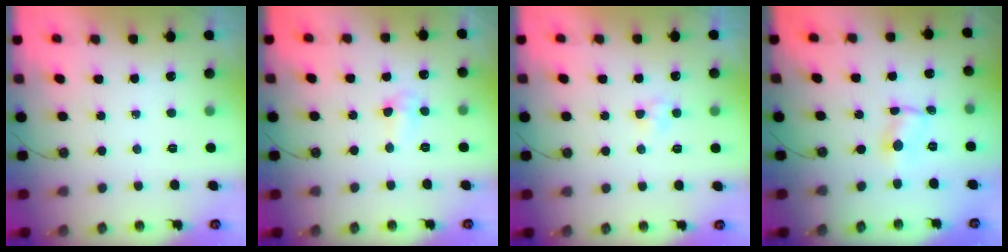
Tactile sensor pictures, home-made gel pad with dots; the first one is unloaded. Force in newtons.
{"total": 2.8, "press": 2.6, "slide": 0.9}
{"total": 3.0, "press": 2.9, "slide": 0.4}
{"total": 1.1, "press": 1.0, "slide": 0.2}